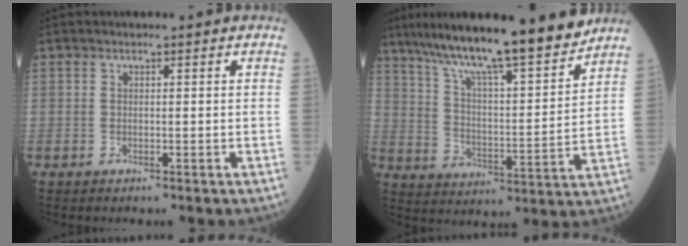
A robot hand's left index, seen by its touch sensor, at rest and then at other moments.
{"total": 17.3, "force": [14.8, 0.7, 9.0], "torque": [-0.146, 0.000, 0.238]}